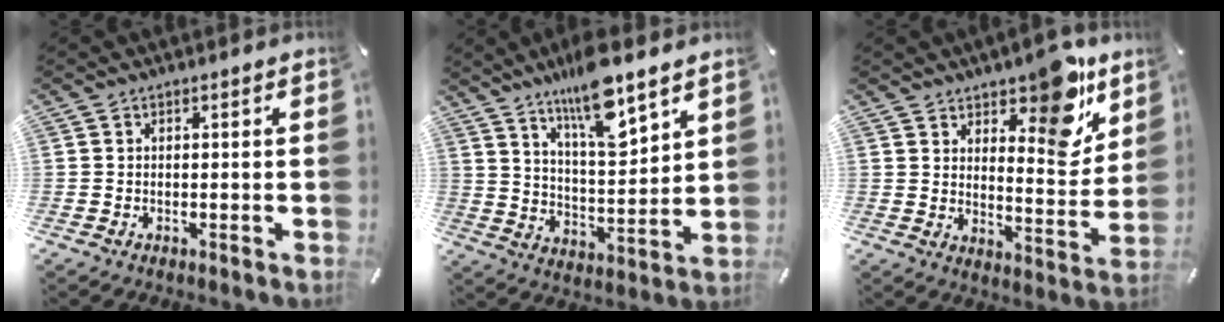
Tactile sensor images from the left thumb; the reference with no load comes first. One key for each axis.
{"total": 13.7, "fx": 10.5, "fy": 3.6, "fz": 8.1, "tx": -0.138, "ty": -0.062, "tz": 0.179}
{"total": 14.0, "fx": 9.9, "fy": 6.1, "fz": 7.7, "tx": -0.077, "ty": -0.086, "tz": 0.168}